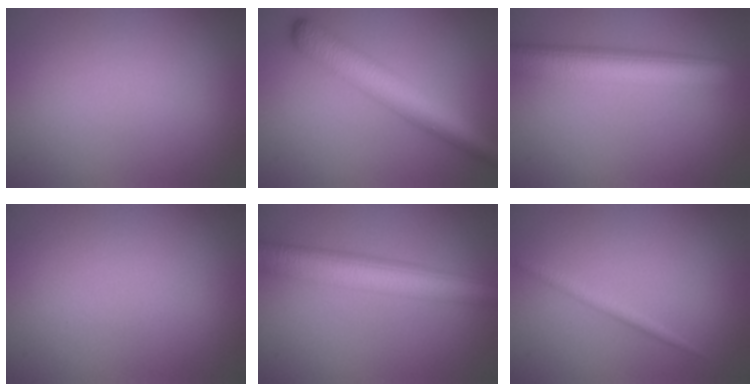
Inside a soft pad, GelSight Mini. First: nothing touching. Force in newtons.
{"total": 5.5, "press": 5.5, "slide": 0.3}
{"total": 6.6, "press": 6.6, "slide": 0.1}
{"total": 0.0}
{"total": 6.8, "press": 6.8, "slide": 0.1}
{"total": 1.2, "press": 1.2, "slide": 0.1}